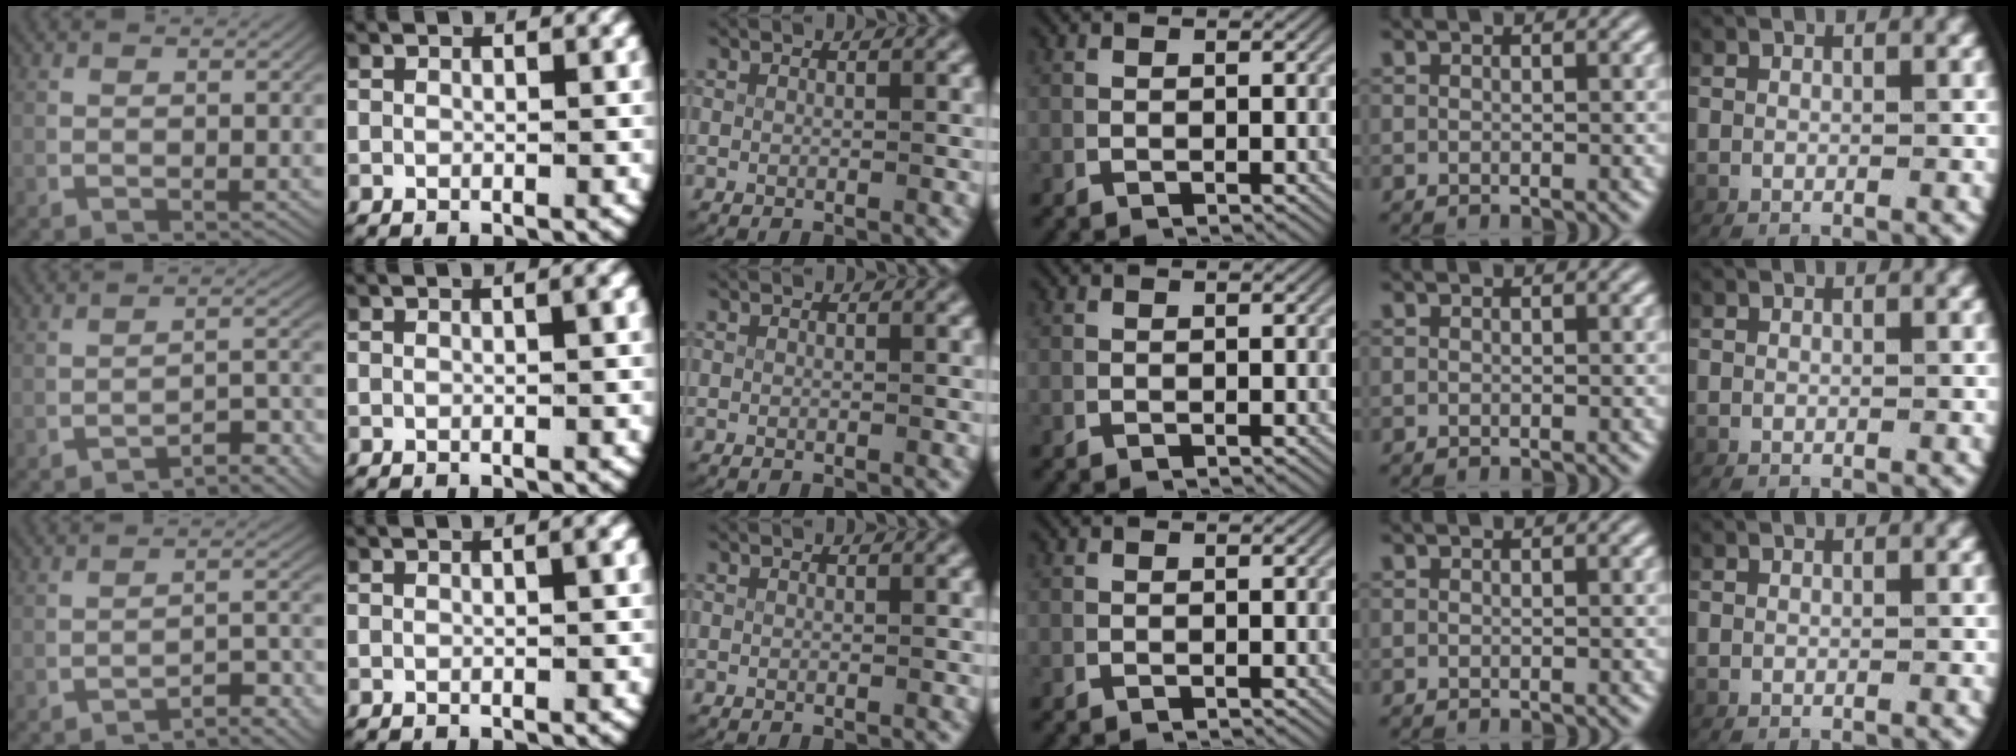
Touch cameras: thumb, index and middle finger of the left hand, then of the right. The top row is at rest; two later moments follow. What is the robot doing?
{"motion": "lift_and_place", "object": "map"}